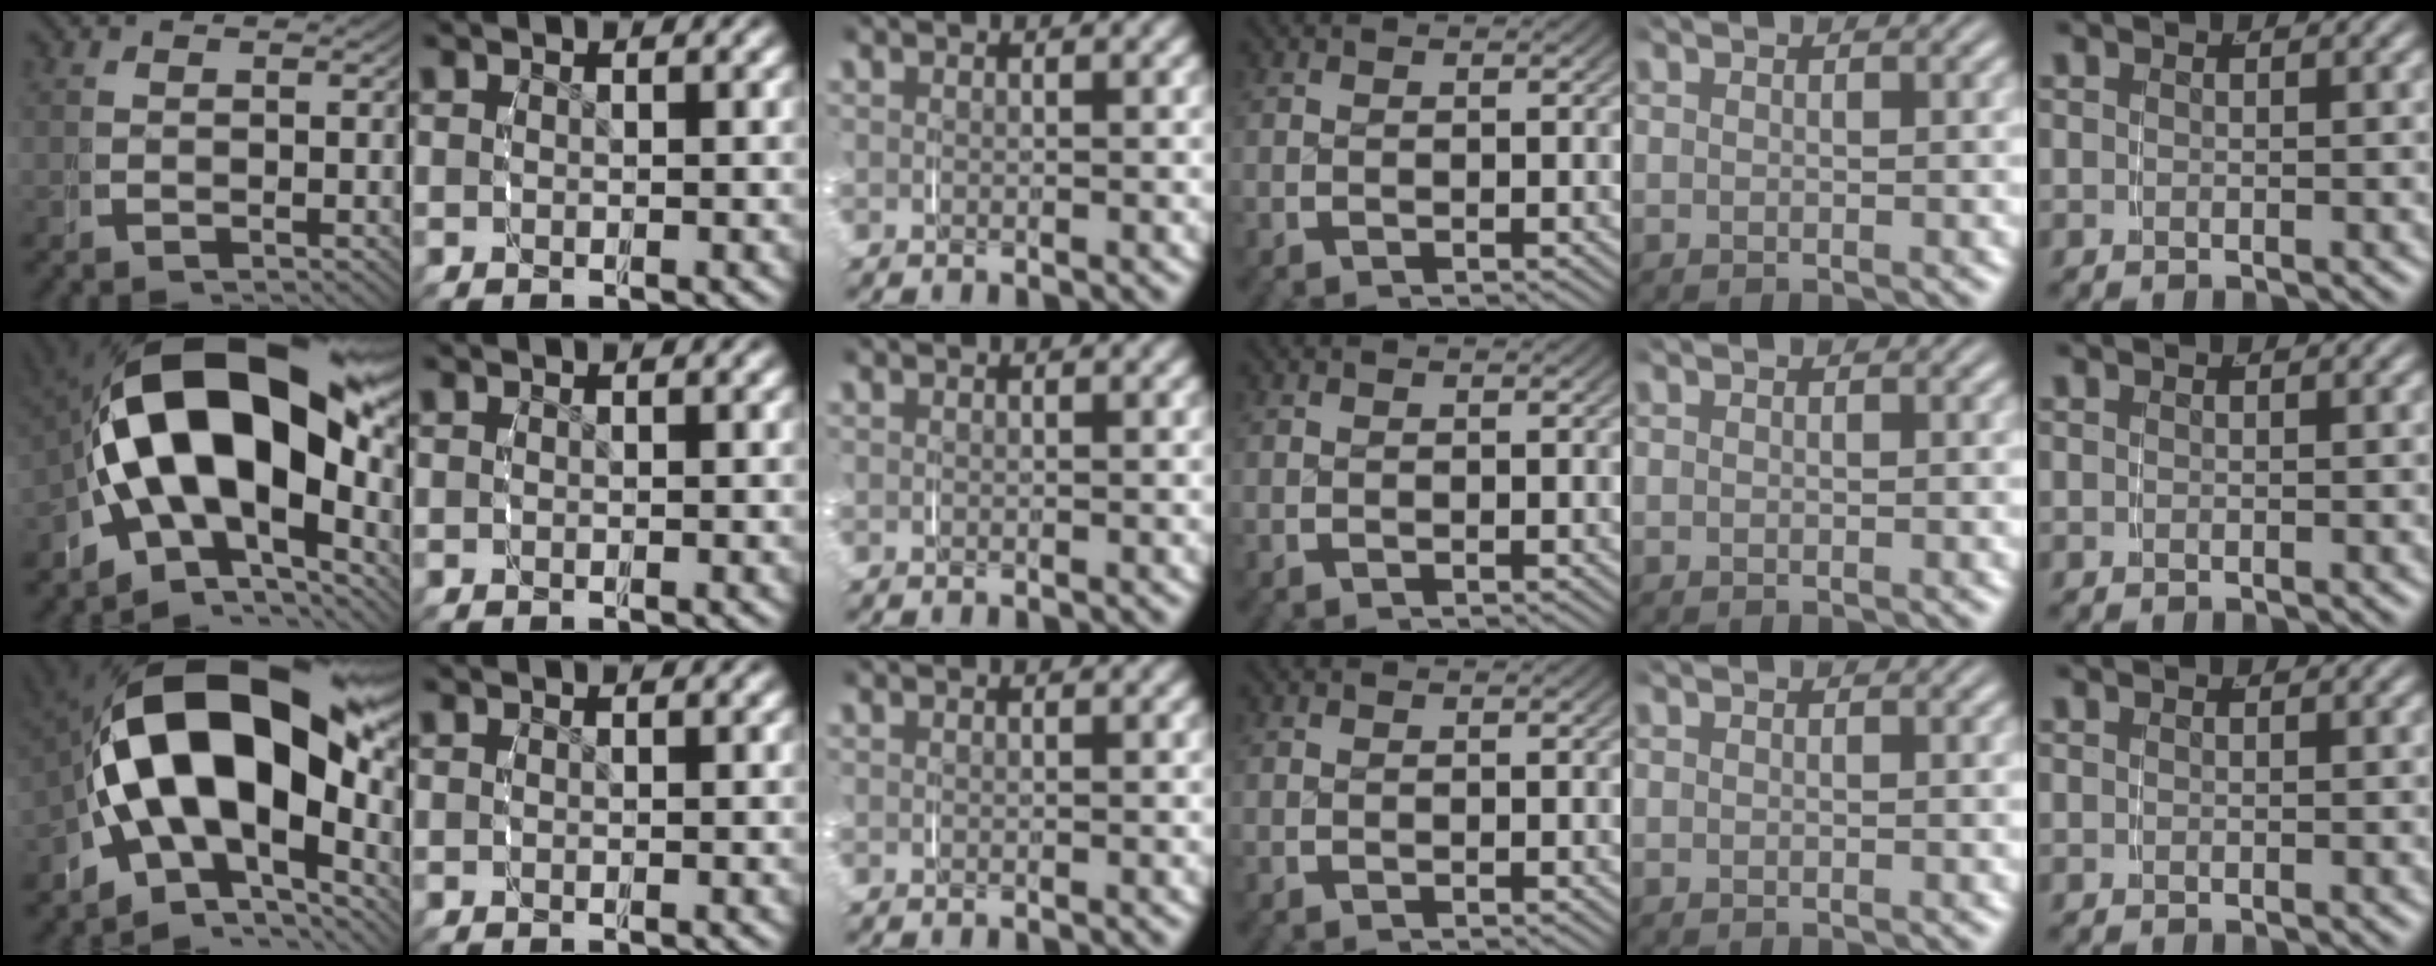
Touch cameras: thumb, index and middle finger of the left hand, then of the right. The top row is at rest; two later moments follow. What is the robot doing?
{"motion": "grasp_and_lifting", "object": "phone"}